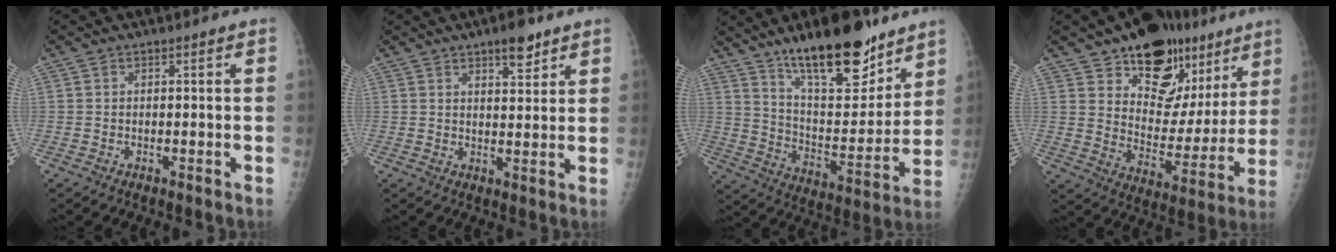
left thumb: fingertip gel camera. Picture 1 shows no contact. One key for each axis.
{"total": 5.5, "fx": 3.7, "fy": 1.9, "fz": 3.6, "tx": -0.039, "ty": -0.021, "tz": 0.053}
{"total": 21.5, "fx": 15.1, "fy": 7.4, "fz": 13.4, "tx": -0.167, "ty": -0.086, "tz": 0.250}
{"total": 21.8, "fx": 13.3, "fy": 12.7, "fz": 11.7, "tx": -0.110, "ty": -0.056, "tz": 0.203}